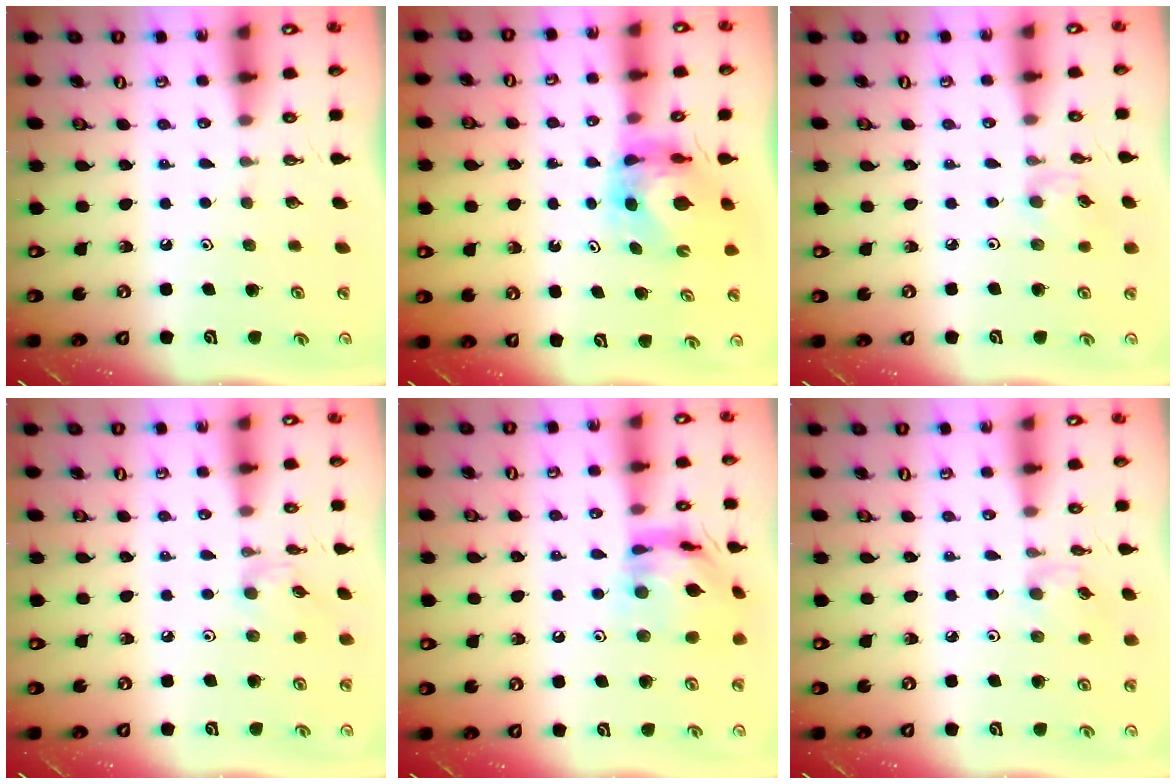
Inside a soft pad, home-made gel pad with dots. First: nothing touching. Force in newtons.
{"total": 7.0, "press": 7.0, "slide": 0.6}
{"total": 2.7, "press": 2.7, "slide": 0.1}
{"total": 1.6, "press": 1.5, "slide": 0.3}
{"total": 16.0, "press": 16.0, "slide": 1.6}
{"total": 2.7, "press": 2.7, "slide": 0.1}